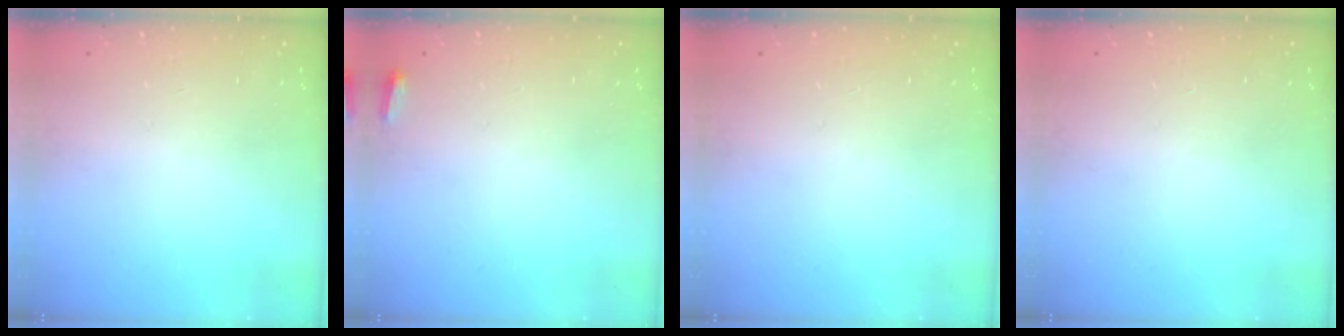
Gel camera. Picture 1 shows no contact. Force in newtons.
{"total": 2.7, "press": 2.6, "slide": 0.9}
{"total": 0.0}
{"total": 0.0}